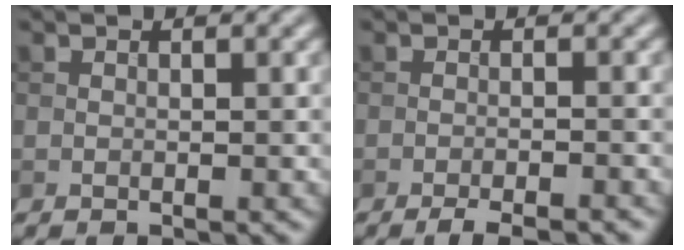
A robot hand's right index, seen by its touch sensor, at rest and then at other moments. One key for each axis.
{"total": 2.9, "fx": -2.2, "fy": 0.4, "fz": 1.8, "tx": -0.027, "ty": 0.002, "tz": -0.040}